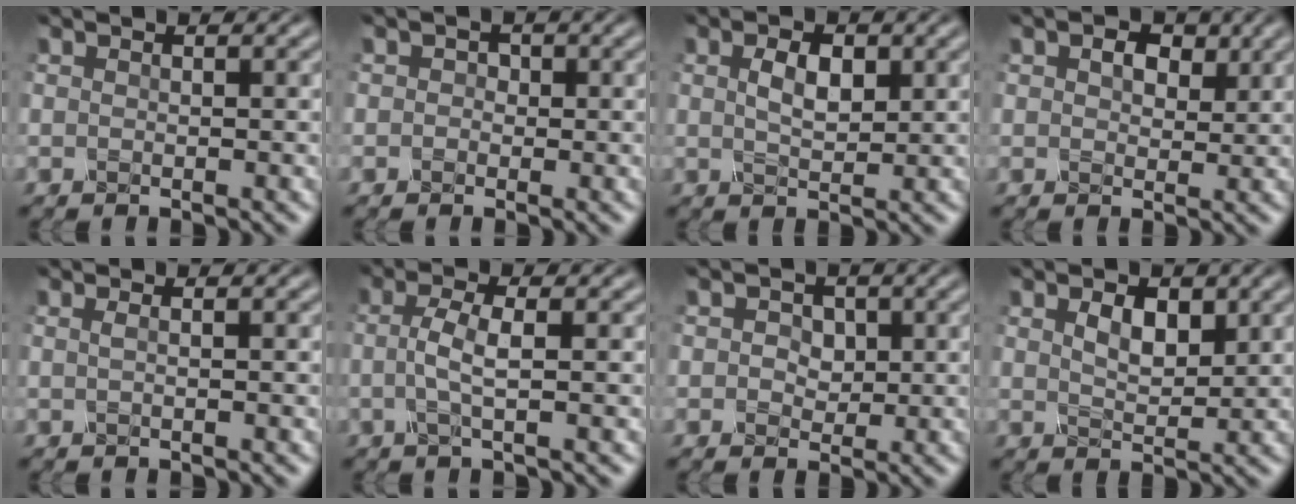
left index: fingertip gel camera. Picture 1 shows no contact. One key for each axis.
{"total": 1.3, "fx": 0.0, "fy": 1.2, "fz": 0.4, "tx": -0.008, "ty": 0.005, "tz": -0.008}
{"total": 2.5, "fx": 0.4, "fy": 1.4, "fz": 2.0, "tx": -0.044, "ty": 0.001, "tz": 0.007}
{"total": 2.8, "fx": 1.1, "fy": 2.0, "fz": 1.6, "tx": -0.035, "ty": 0.001, "tz": 0.010}
{"total": 0.6, "fx": -0.1, "fy": 0.2, "fz": 0.6, "tx": -0.006, "ty": 0.004, "tz": -0.007}
{"total": 2.4, "fx": -0.6, "fy": 0.4, "fz": 2.3, "tx": -0.051, "ty": 0.004, "tz": -0.014}
{"total": 2.3, "fx": 0.3, "fy": 2.0, "fz": 1.2, "tx": -0.022, "ty": 0.003, "tz": -0.007}
{"total": 2.4, "fx": 0.8, "fy": 1.5, "fz": 1.8, "tx": -0.038, "ty": -0.003, "tz": 0.016}